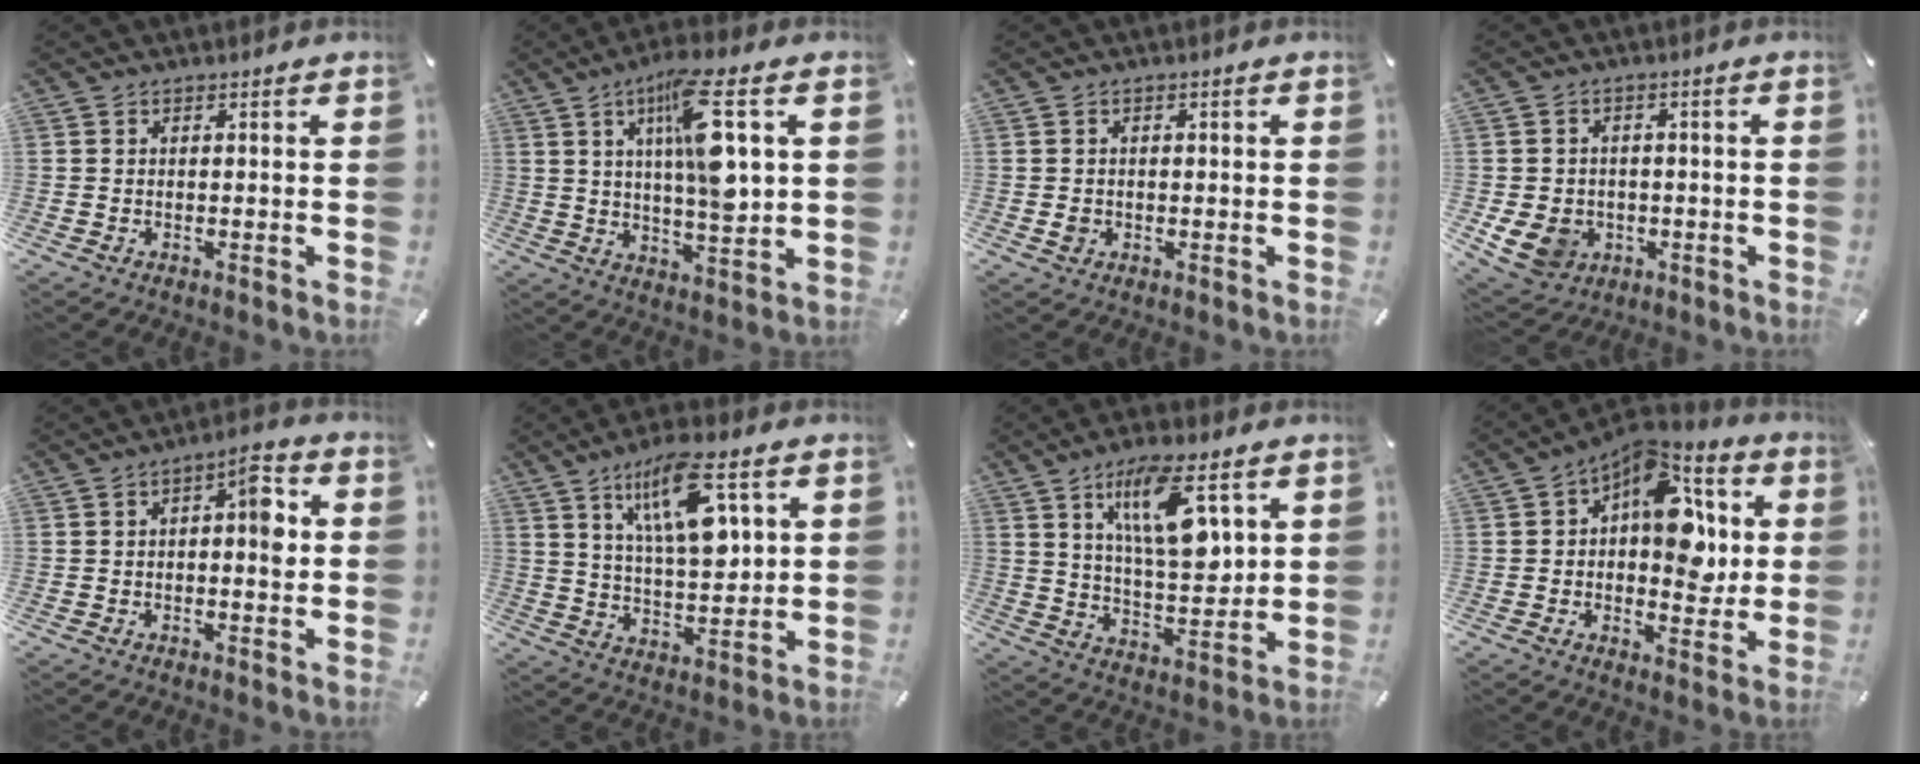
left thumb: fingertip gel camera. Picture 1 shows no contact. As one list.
[{"total": 15.0, "force": [5.3, 4.1, 13.5], "torque": [-0.217, -0.016, 0.080]}, {"total": 1.5, "force": [-0.2, 1.3, 0.7], "torque": [-0.015, 0.005, -0.006]}, {"total": 7.9, "force": [-2.4, 6.9, 3.2], "torque": [-0.082, 0.013, -0.043]}, {"total": 7.3, "force": [0.5, 3.1, 6.6], "torque": [-0.074, 0.001, -0.003]}, {"total": 15.5, "force": [7.6, 6.1, 12.1], "torque": [-0.204, -0.017, 0.126]}, {"total": 14.8, "force": [7.3, 5.4, 11.8], "torque": [-0.205, -0.023, 0.119]}, {"total": 15.7, "force": [4.1, 10.1, 11.2], "torque": [-0.146, -0.034, 0.074]}]